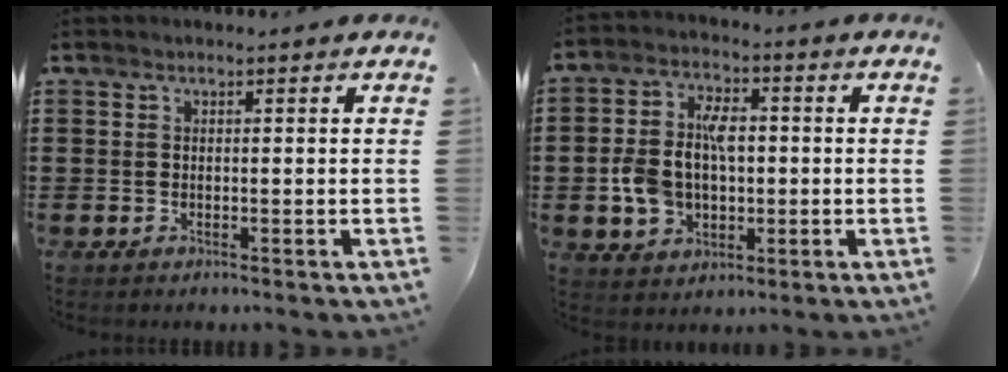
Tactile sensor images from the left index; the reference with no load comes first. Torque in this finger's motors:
{"motor_torque": [1.08, 1.06, 0.68, 0.18]}